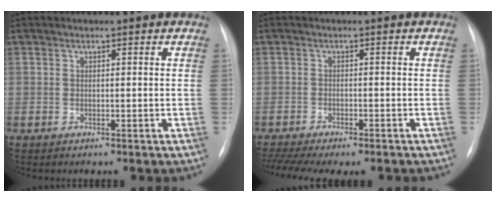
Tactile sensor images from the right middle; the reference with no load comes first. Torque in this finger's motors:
{"motor_torque": [1.07, -1.07, 0.19, 0.08]}